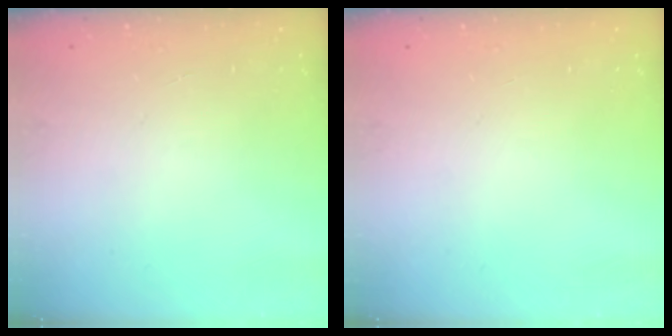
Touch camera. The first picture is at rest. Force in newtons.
{"total": 0.0}